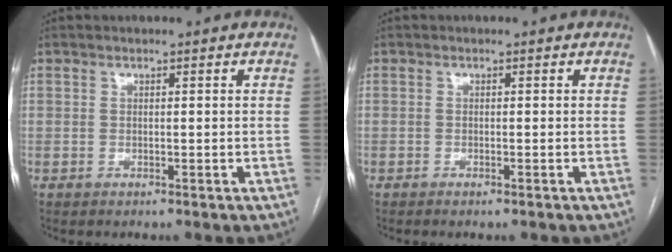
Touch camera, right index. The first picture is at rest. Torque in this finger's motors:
{"motor_torque": [-0.07, -0.02, -0.02, 0.01]}